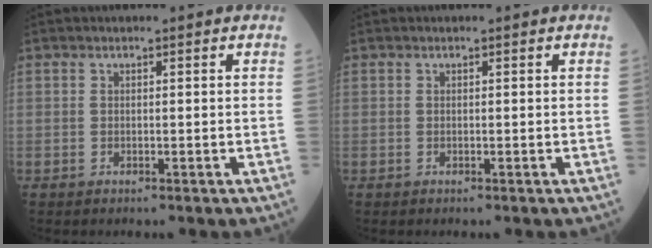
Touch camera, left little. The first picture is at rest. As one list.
[{"total": 0.0}]